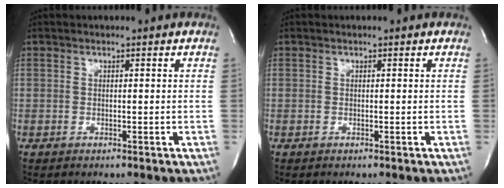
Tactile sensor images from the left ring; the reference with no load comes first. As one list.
[{"total": 0.0}]